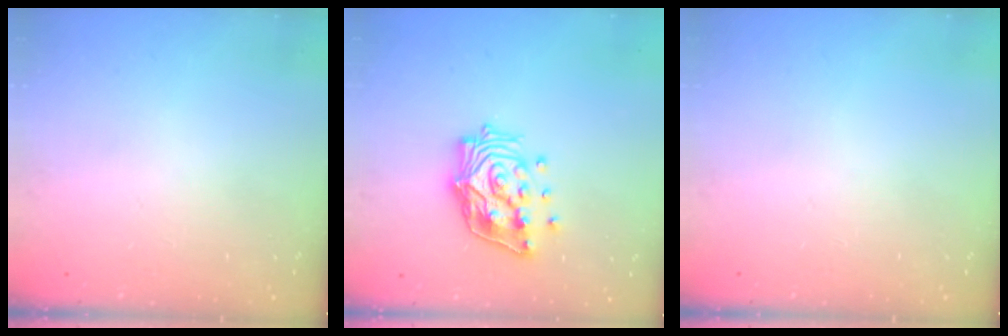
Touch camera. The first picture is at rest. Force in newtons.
{"total": 14.6, "press": 14.5, "slide": 1.8}
{"total": 0.0}